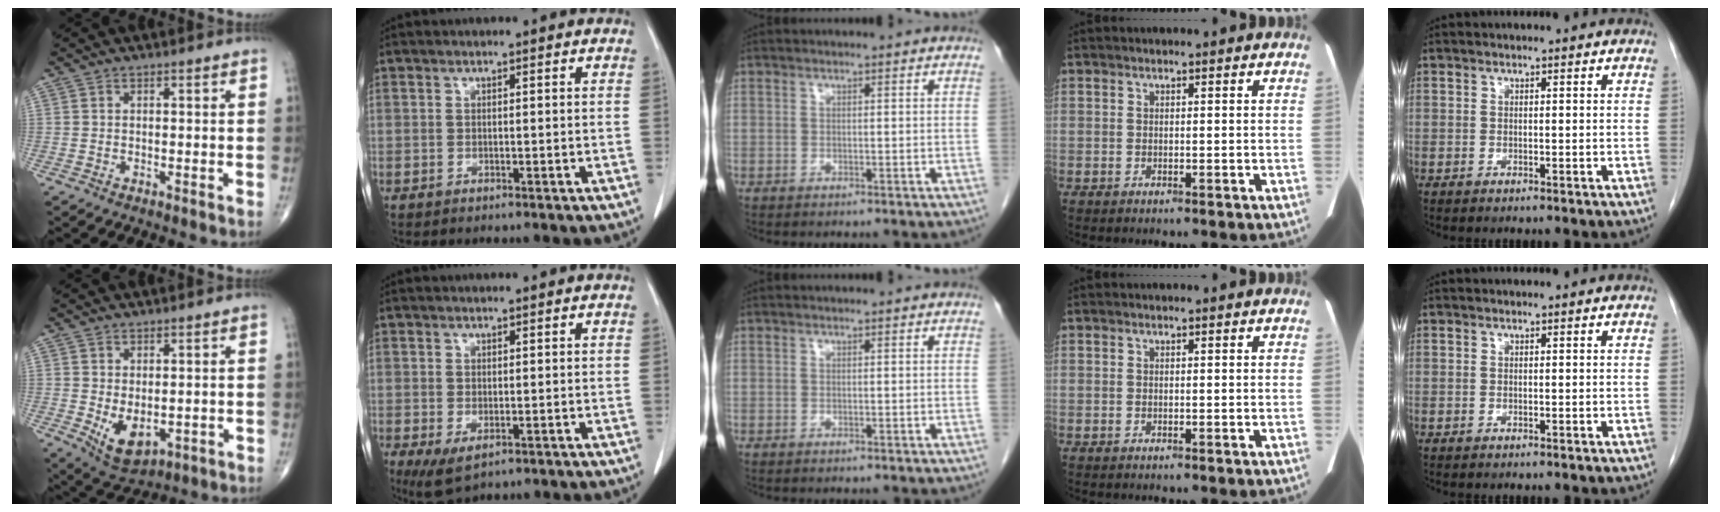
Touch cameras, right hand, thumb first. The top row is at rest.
{"thumb": {"total": 6.8, "force": [-0.9, 4.0, 5.4], "torque": [-0.078, -0.010, 0.004]}, "index": {"total": 4.1, "force": [-1.6, 2.0, 3.2], "torque": [-0.060, -0.013, -0.014]}}